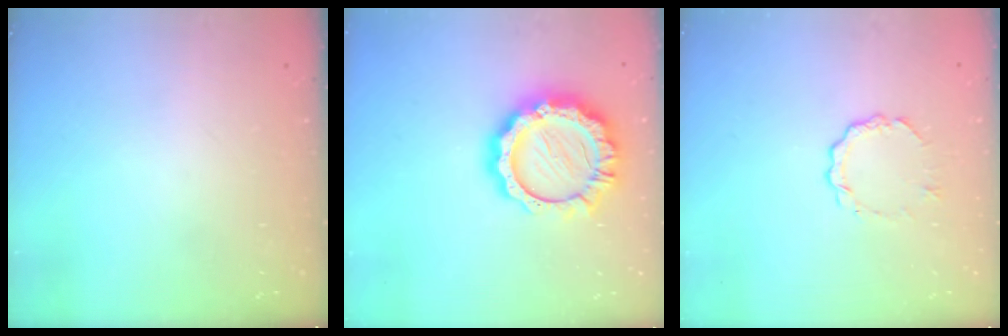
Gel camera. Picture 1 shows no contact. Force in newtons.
{"total": 15.6, "press": 15.6, "slide": 1.3}
{"total": 5.1, "press": 5.0, "slide": 0.5}